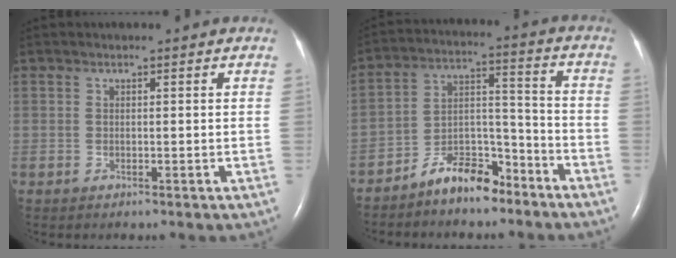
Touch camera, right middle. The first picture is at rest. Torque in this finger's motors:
{"motor_torque": [1.07, -1.07, 0.15, 0.04]}